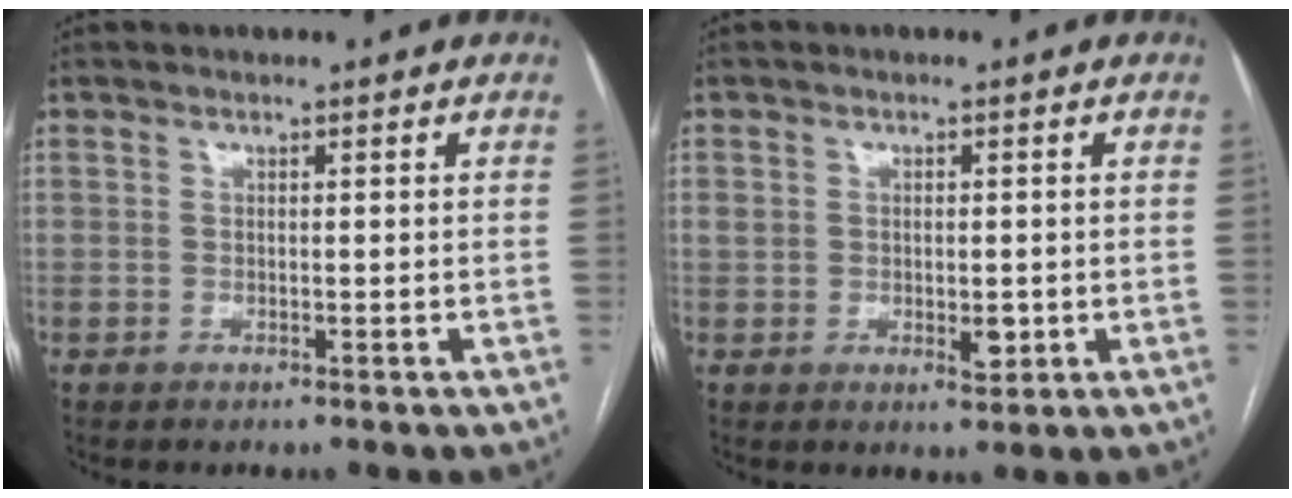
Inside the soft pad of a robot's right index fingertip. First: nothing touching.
{"total": 3.8, "force": [-0.4, 2.2, 3.1], "torque": [-0.047, 0.006, 0.004]}